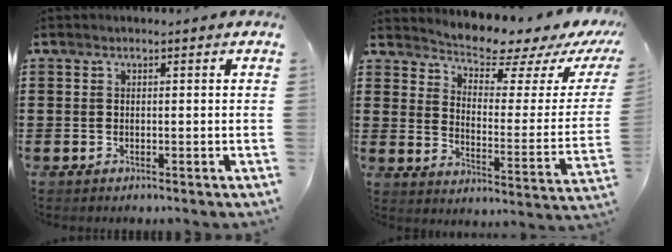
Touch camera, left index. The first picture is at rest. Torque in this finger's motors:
{"motor_torque": [1.38, -0.76, 0.17, 0.05]}